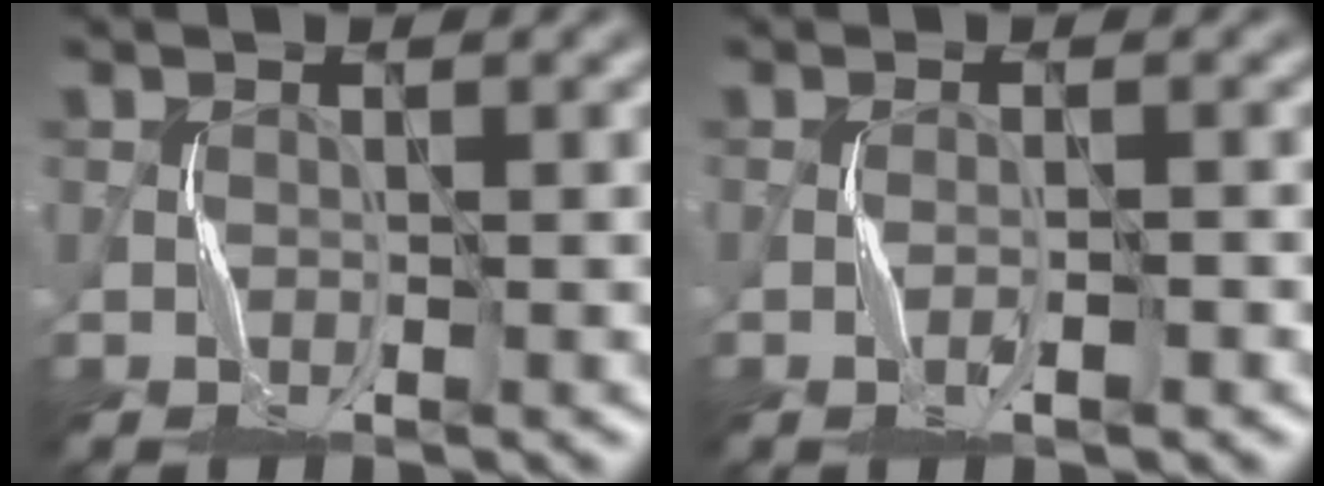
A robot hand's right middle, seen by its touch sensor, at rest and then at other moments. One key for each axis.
{"total": 1.3, "fx": -0.6, "fy": 0.0, "fz": 1.1, "tx": -0.023, "ty": 0.002, "tz": -0.012}